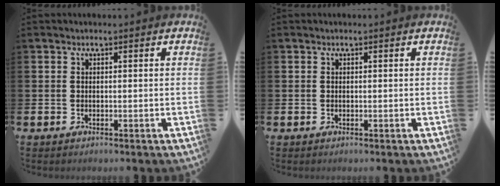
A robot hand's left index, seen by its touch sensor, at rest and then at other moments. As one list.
[{"total": 0.0}]